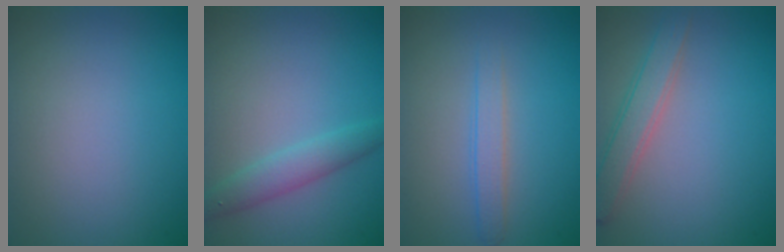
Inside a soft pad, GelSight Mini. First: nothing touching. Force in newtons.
{"total": 2.5, "press": 2.5, "slide": 0.2}
{"total": 1.8, "press": 1.8, "slide": 0.1}
{"total": 2.9, "press": 2.9, "slide": 0.1}